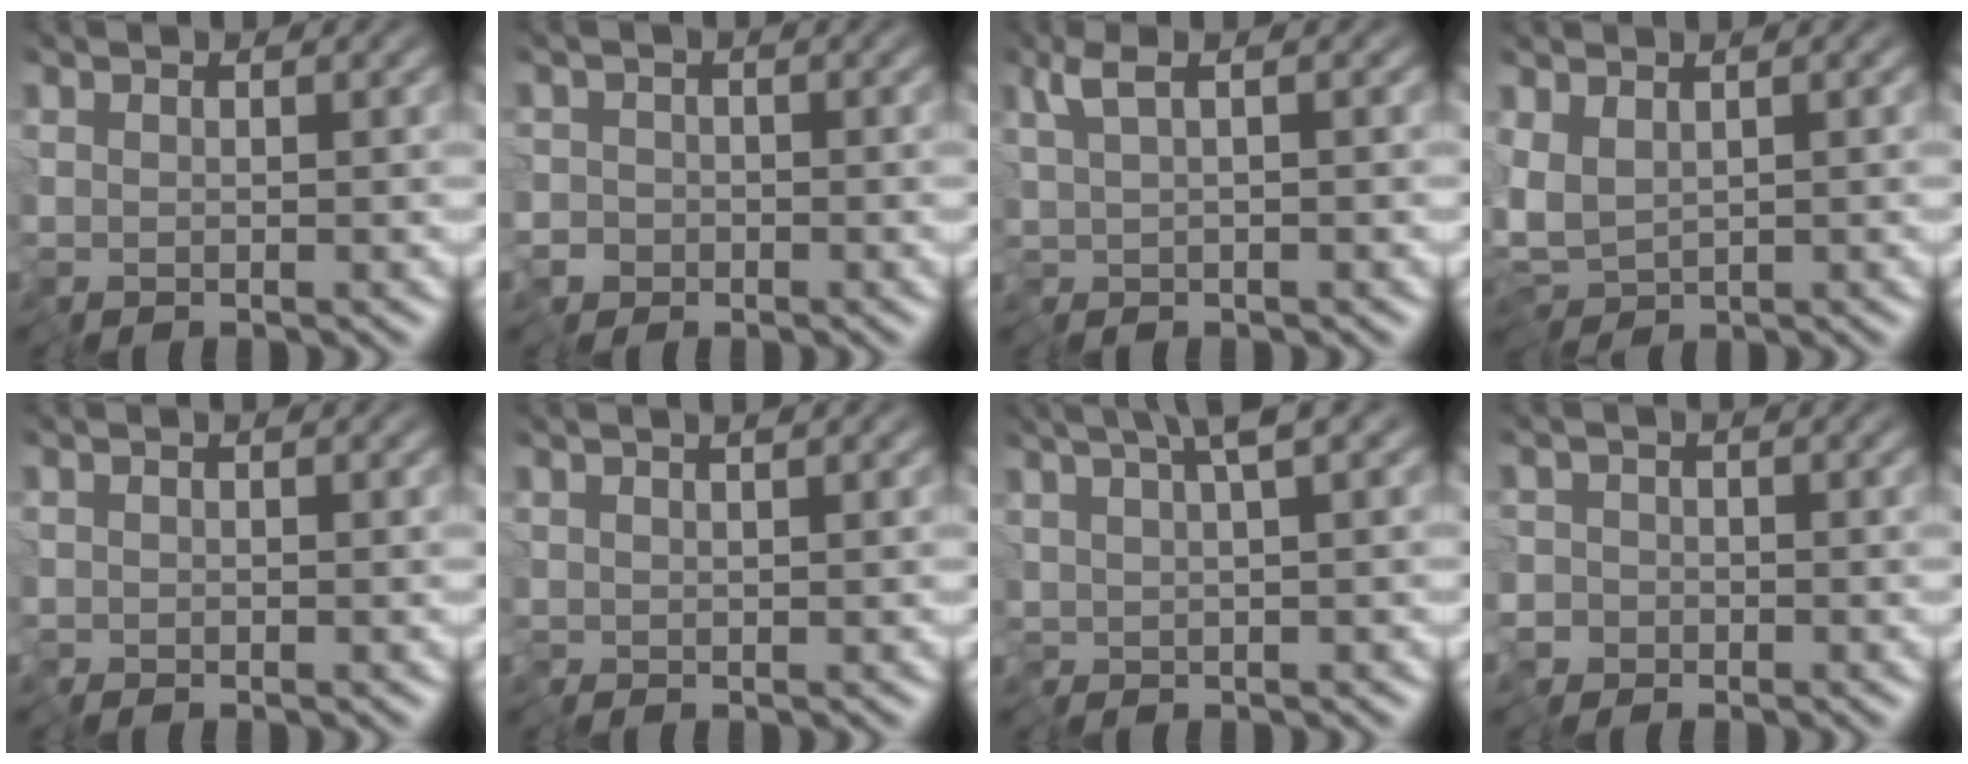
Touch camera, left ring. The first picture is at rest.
{"total": 1.8, "force": [-1.1, 1.3, 0.1], "torque": [-0.004, -0.008, -0.026]}
{"total": 2.0, "force": [0.5, 0.5, 1.9], "torque": [-0.044, 0.003, 0.013]}
{"total": 3.5, "force": [-0.4, 2.0, 2.8], "torque": [-0.064, 0.000, -0.018]}
{"total": 0.0}
{"total": 1.4, "force": [0.9, 0.3, 1.0], "torque": [-0.019, 0.006, 0.008]}
{"total": 4.3, "force": [2.3, 0.9, 3.5], "torque": [-0.061, 0.014, 0.042]}
{"total": 1.7, "force": [-1.1, 1.4, 0.0], "torque": [-0.003, -0.007, -0.026]}